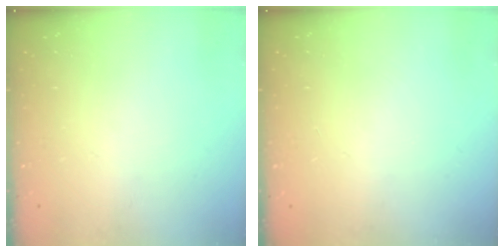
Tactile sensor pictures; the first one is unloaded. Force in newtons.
{"total": 0.0}